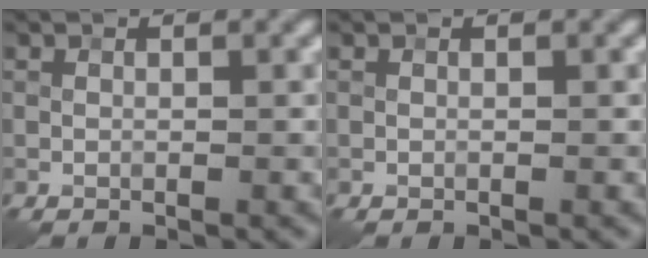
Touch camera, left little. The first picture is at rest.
{"total": 0.0}